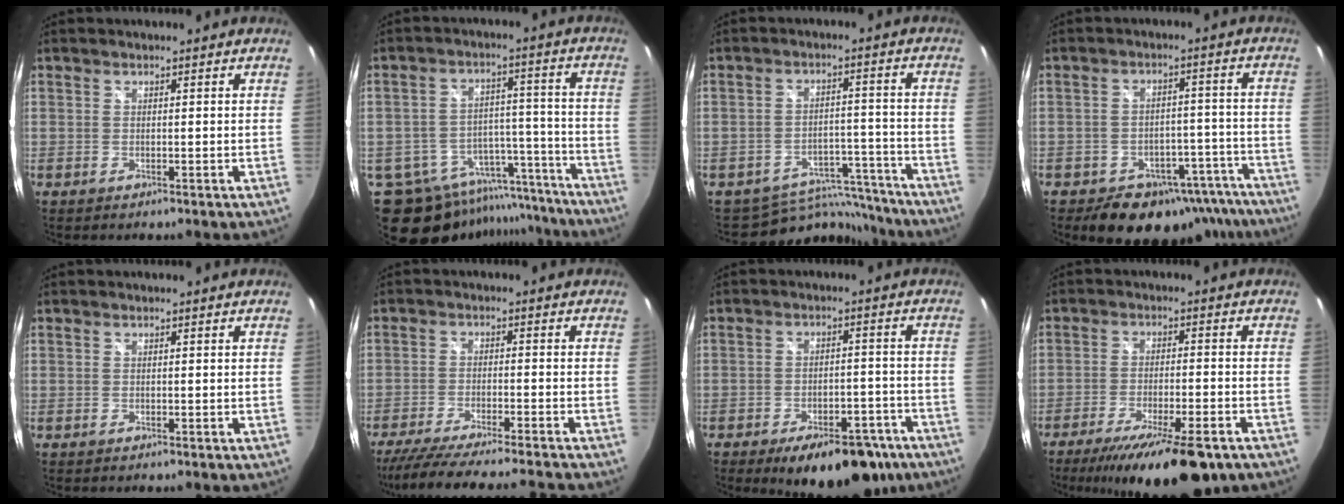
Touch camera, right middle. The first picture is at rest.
{"total": 19.4, "force": [-16.1, 8.7, 6.2], "torque": [-0.122, 0.032, -0.211]}
{"total": 11.1, "force": [-10.4, 3.9, 0.5], "torque": [-0.010, 0.024, -0.142]}
{"total": 16.0, "force": [-12.1, 9.2, 5.0], "torque": [-0.086, 0.041, -0.127]}
{"total": 0.0}
{"total": 15.7, "force": [-14.1, -0.2, 7.0], "torque": [-0.142, -0.021, -0.223]}
{"total": 14.9, "force": [-10.6, 6.6, 8.1], "torque": [-0.124, 0.000, -0.130]}
{"total": 17.5, "force": [-12.8, 4.1, 11.2], "torque": [-0.201, -0.043, -0.195]}